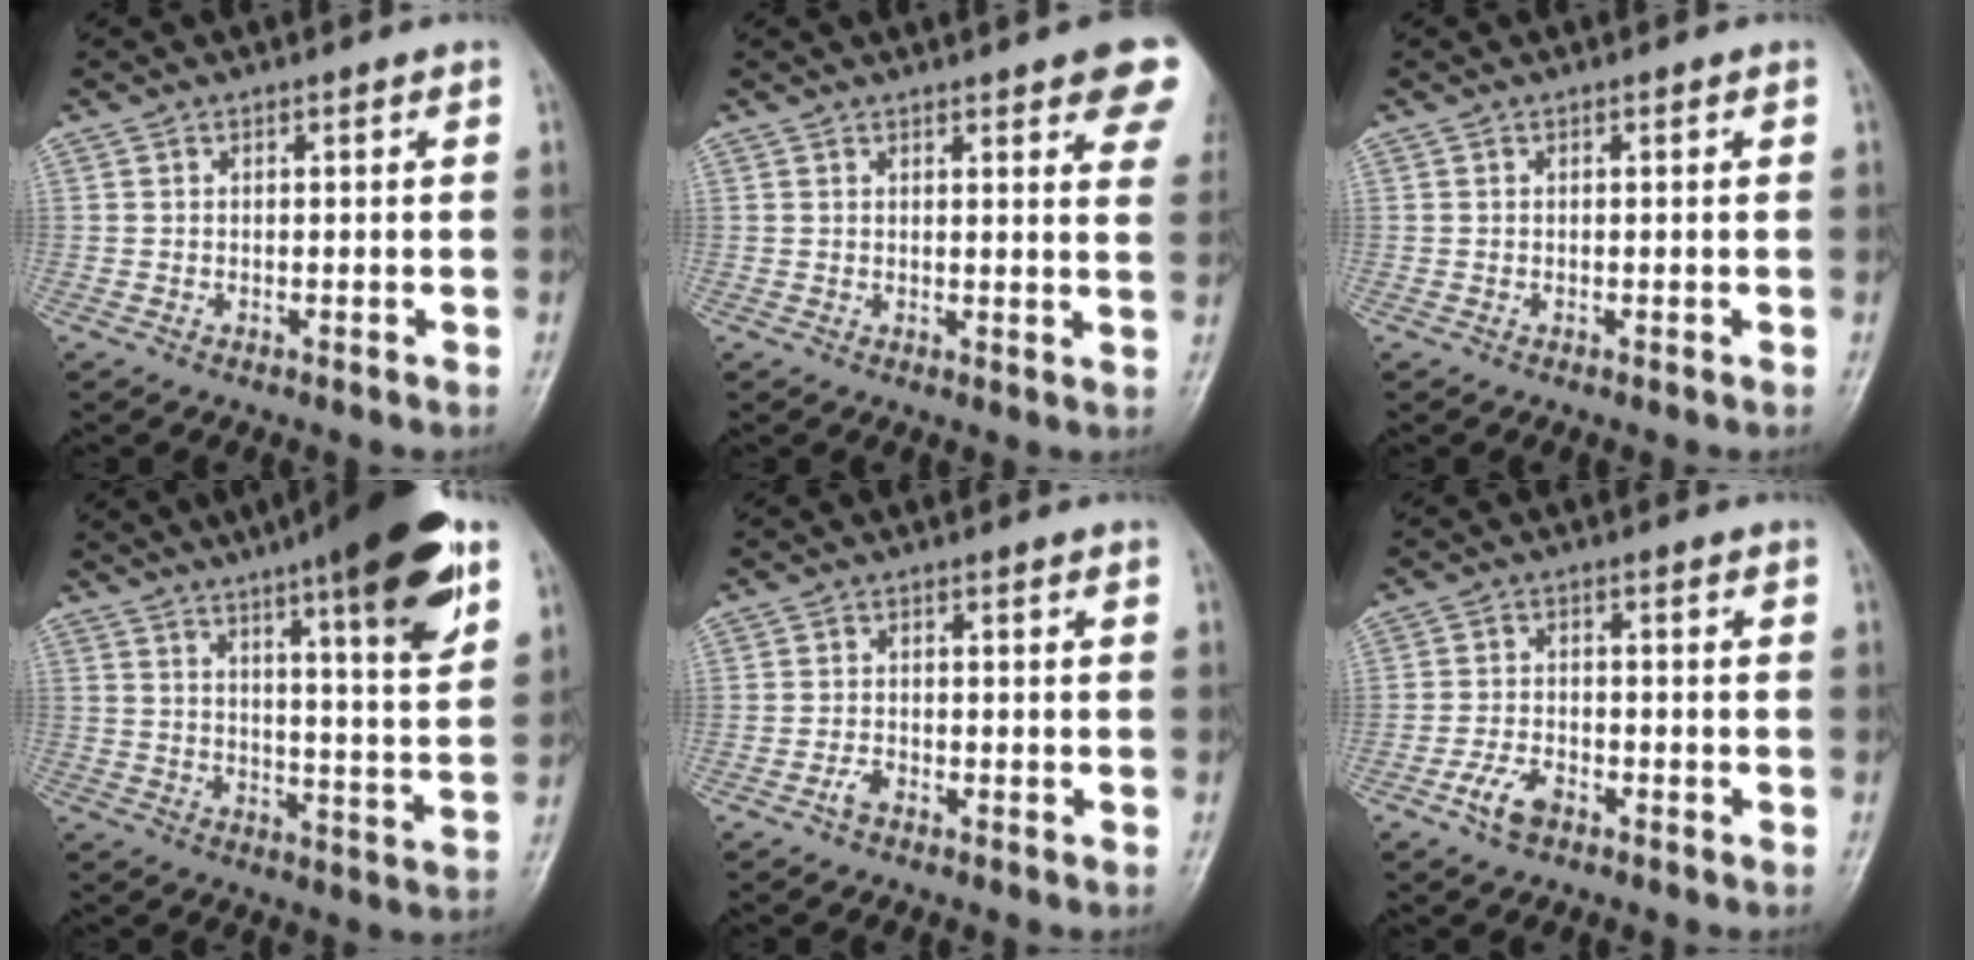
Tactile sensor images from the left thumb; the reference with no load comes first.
{"total": 10.7, "force": [6.2, 2.5, 8.4], "torque": [-0.077, -0.018, 0.064]}
{"total": 0.0}
{"total": 19.6, "force": [11.0, 3.3, 15.9], "torque": [-0.208, -0.037, 0.156]}
{"total": 1.9, "force": [-1.3, 0.9, 1.1], "torque": [-0.025, 0.008, -0.028]}
{"total": 4.7, "force": [-2.9, 2.4, 2.9], "torque": [-0.056, 0.017, -0.056]}